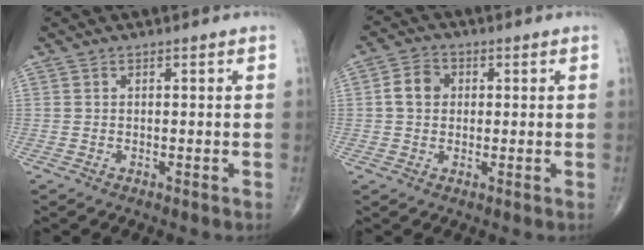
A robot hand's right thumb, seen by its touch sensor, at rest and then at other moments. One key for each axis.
{"total": 4.9, "fx": 0.5, "fy": 4.0, "fz": 2.9, "tx": -0.041, "ty": 0.011, "tz": 0.003}